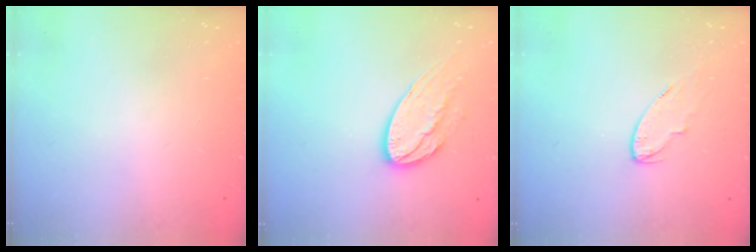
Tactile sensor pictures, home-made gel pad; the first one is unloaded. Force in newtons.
{"total": 13.1, "press": 13.0, "slide": 1.1}
{"total": 5.3, "press": 5.3, "slide": 0.3}